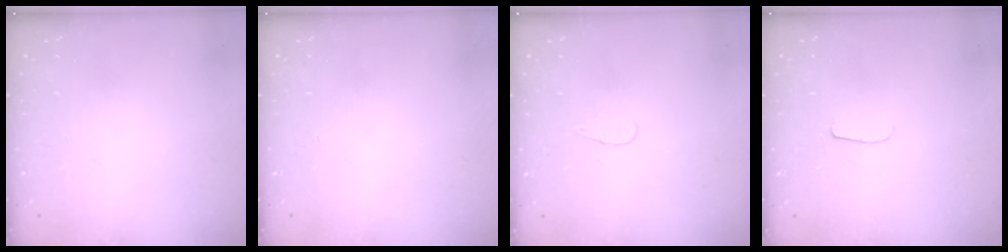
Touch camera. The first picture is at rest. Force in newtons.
{"total": 0.0}
{"total": 3.4, "press": 3.4, "slide": 0.4}
{"total": 5.3, "press": 5.3, "slide": 0.5}